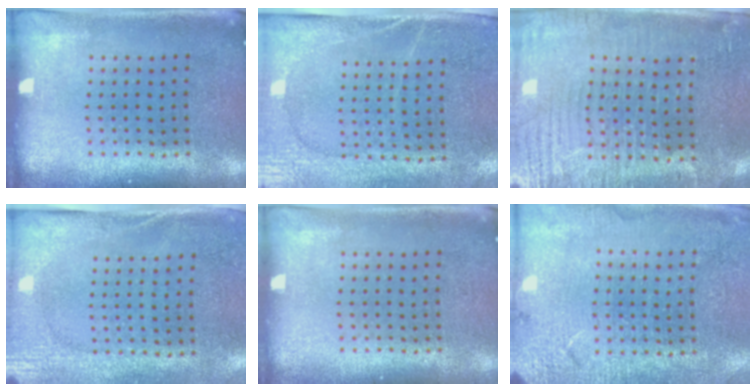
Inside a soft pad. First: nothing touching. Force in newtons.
{"total": 2.9, "press": 2.5, "slide": 1.4}
{"total": 3.7, "press": 3.4, "slide": 1.5}
{"total": 2.7, "press": 2.1, "slide": 1.7}
{"total": 0.0}
{"total": 2.7, "press": 2.7, "slide": 0.1}